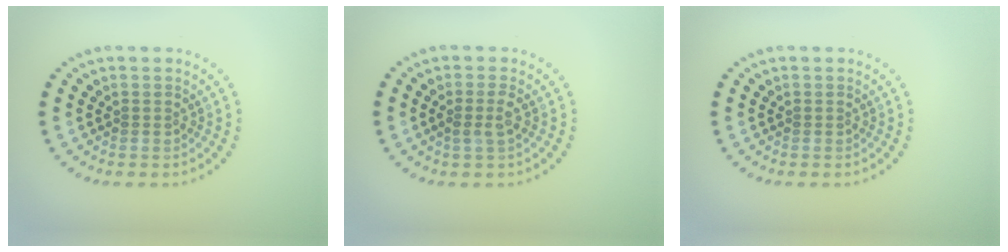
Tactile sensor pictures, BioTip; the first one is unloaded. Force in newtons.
{"total": 1.5, "press": 1.3, "slide": 0.7}
{"total": 0.0}